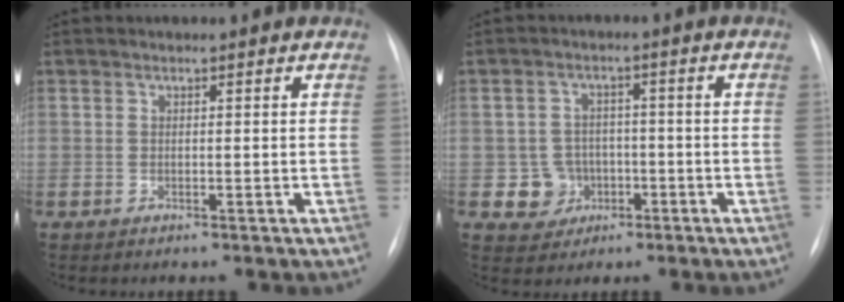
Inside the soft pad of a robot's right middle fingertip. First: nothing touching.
{"total": 5.0, "force": [-1.5, 4.8, 0.5], "torque": [-0.002, 0.013, -0.017]}